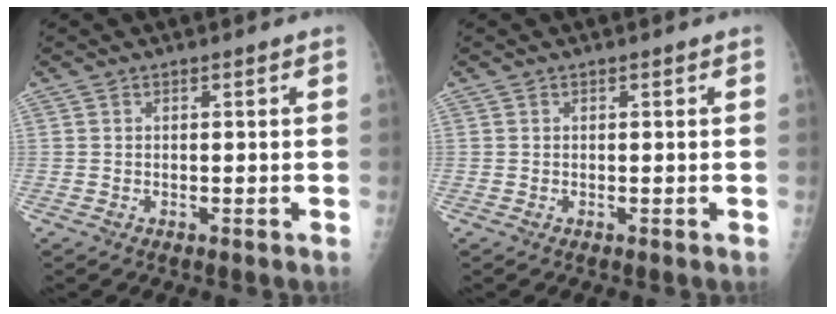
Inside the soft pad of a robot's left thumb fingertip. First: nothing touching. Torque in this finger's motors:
{"motor_torque": [0.00, 0.00, -0.01, -0.01, 0.00]}